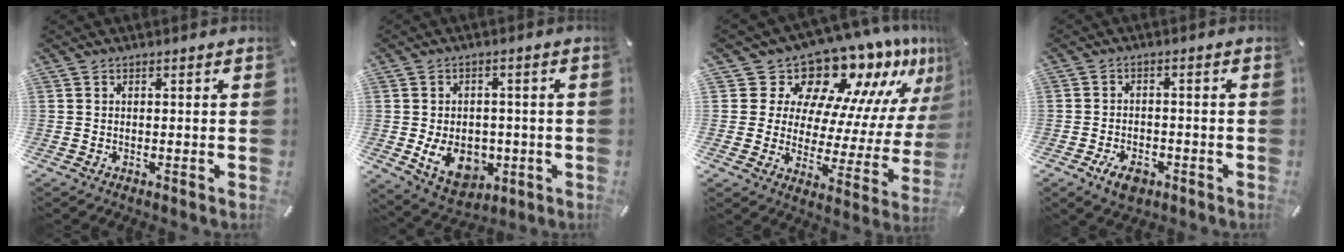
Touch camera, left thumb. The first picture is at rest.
{"total": 11.1, "force": [-2.6, 8.4, 6.8], "torque": [-0.117, 0.003, -0.045]}
{"total": 16.0, "force": [13.9, 7.0, 4.0], "torque": [-0.063, -0.143, 0.229]}
{"total": 5.1, "force": [-2.8, 3.1, 3.0], "torque": [-0.058, 0.014, -0.051]}